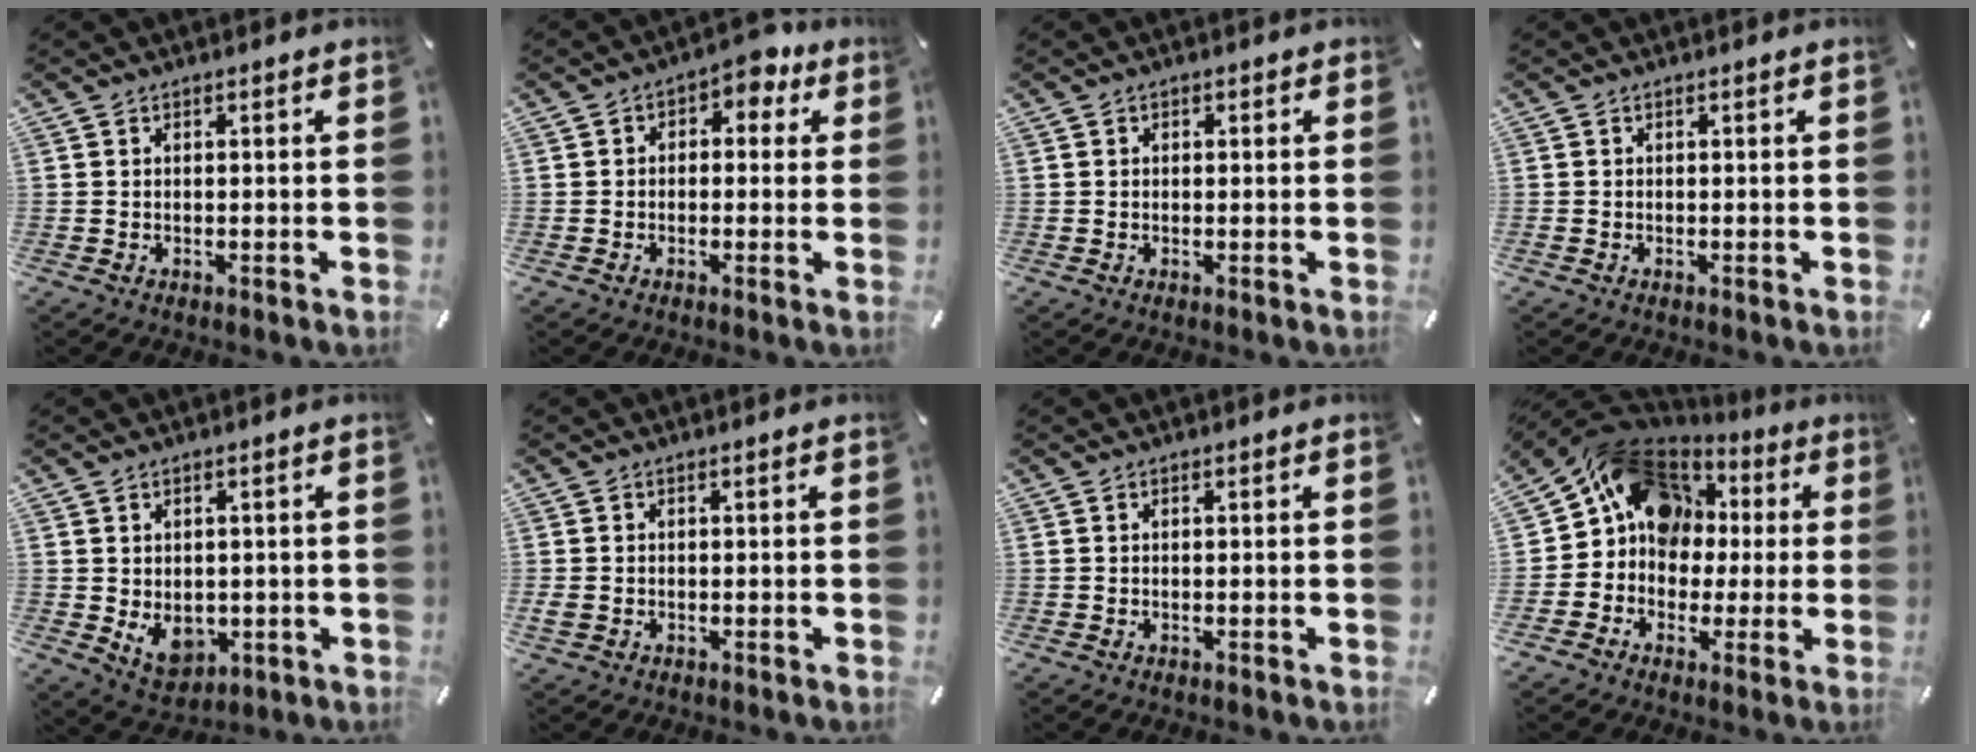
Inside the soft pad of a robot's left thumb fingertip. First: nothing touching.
{"total": 4.6, "force": [0.7, 3.2, 3.2], "torque": [-0.043, 0.002, 0.005]}
{"total": 0.7, "force": [0.1, 0.6, 0.2], "torque": [-0.005, 0.004, 0.000]}
{"total": 0.0}
{"total": 6.7, "force": [-0.6, 5.6, 3.5], "torque": [-0.048, -0.005, -0.009]}
{"total": 1.2, "force": [-0.3, 0.9, 0.7], "torque": [-0.020, -0.001, -0.007]}
{"total": 0.0}
{"total": 15.7, "force": [5.1, 13.5, 6.1], "torque": [-0.103, -0.029, 0.105]}